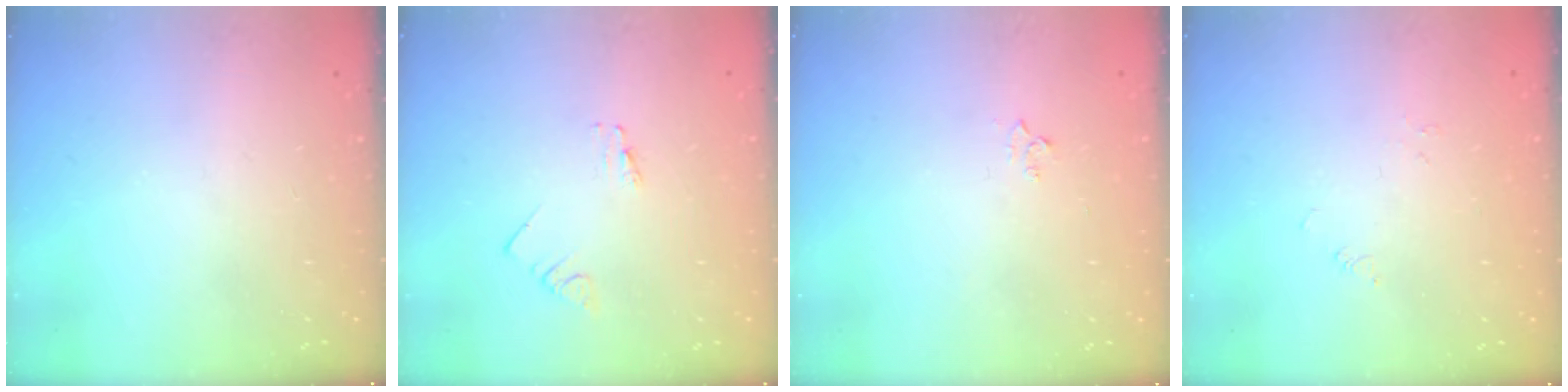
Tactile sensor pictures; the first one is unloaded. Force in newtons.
{"total": 0.7, "press": 0.7, "slide": 0.1}
{"total": 2.9, "press": 2.8, "slide": 0.4}
{"total": 0.0}